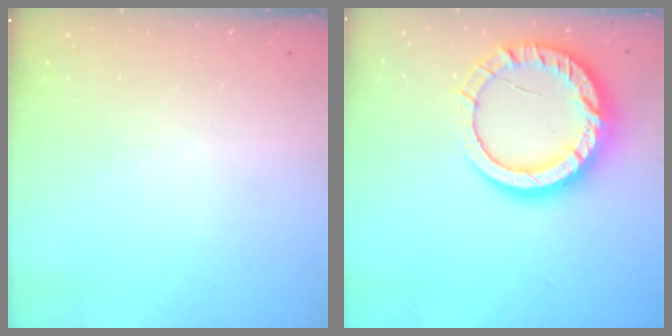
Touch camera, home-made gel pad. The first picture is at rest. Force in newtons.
{"total": 16.7, "press": 16.6, "slide": 1.4}